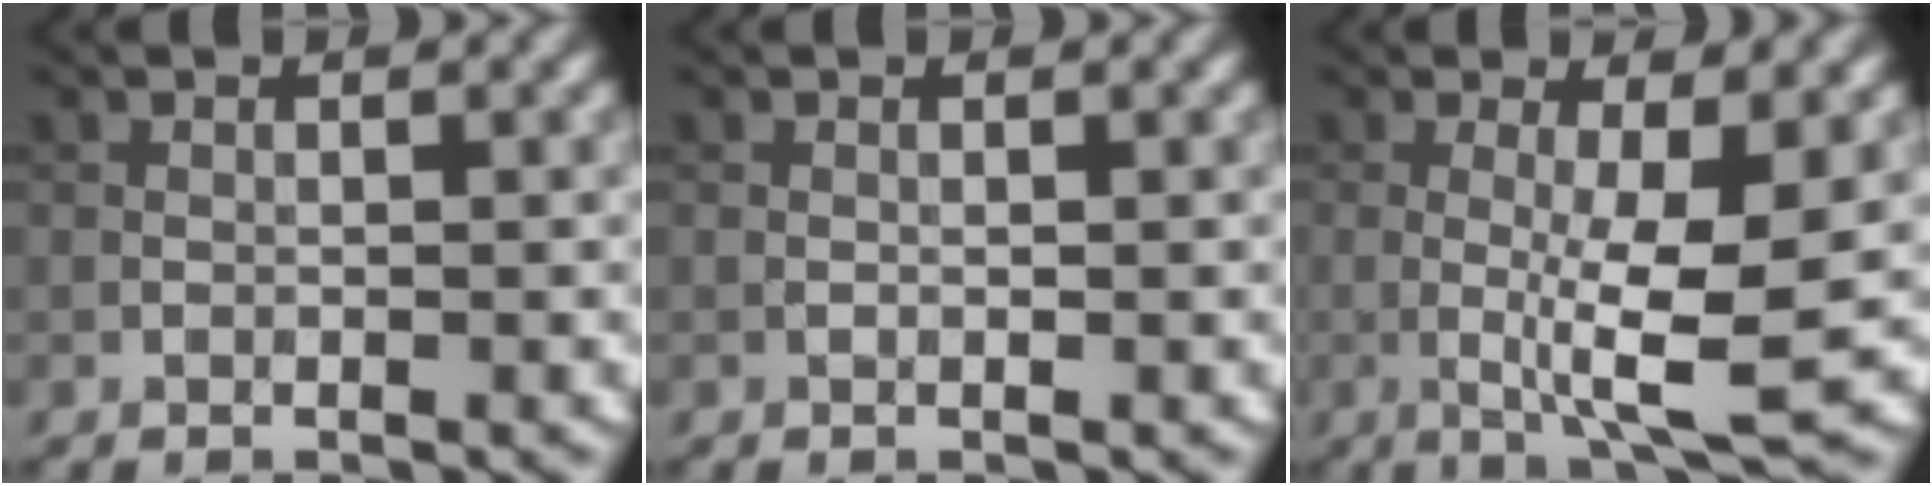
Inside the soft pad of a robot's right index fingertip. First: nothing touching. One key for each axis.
{"total": 0.0}
{"total": 5.9, "fx": -0.2, "fy": 1.0, "fz": 5.8, "tx": -0.094, "ty": -0.014, "tz": 0.000}